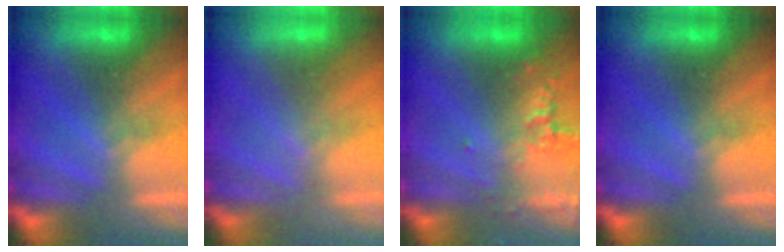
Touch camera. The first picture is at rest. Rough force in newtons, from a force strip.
{"total": 1.5}
{"total": 2.4}
{"total": 0.0}